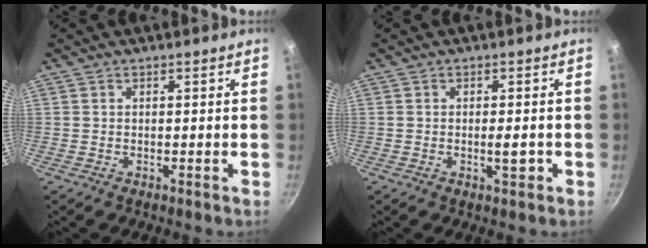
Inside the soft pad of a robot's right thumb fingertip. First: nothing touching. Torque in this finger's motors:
{"motor_torque": [4.13, 0.88, 0.96, -1.07, 0.28]}